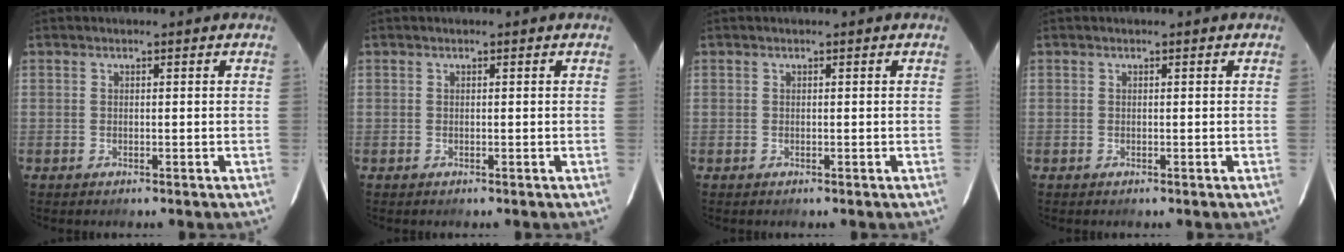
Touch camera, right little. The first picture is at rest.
{"total": 0.0}
{"total": 0.0}
{"total": 0.0}